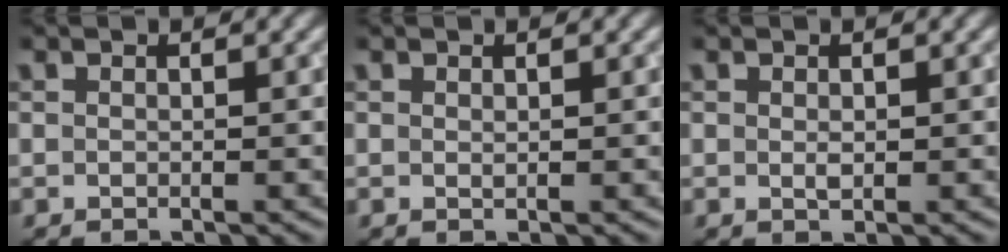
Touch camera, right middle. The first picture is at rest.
{"total": 0.0}
{"total": 0.7, "force": [0.1, 0.4, 0.6], "torque": [-0.012, -0.002, 0.002]}